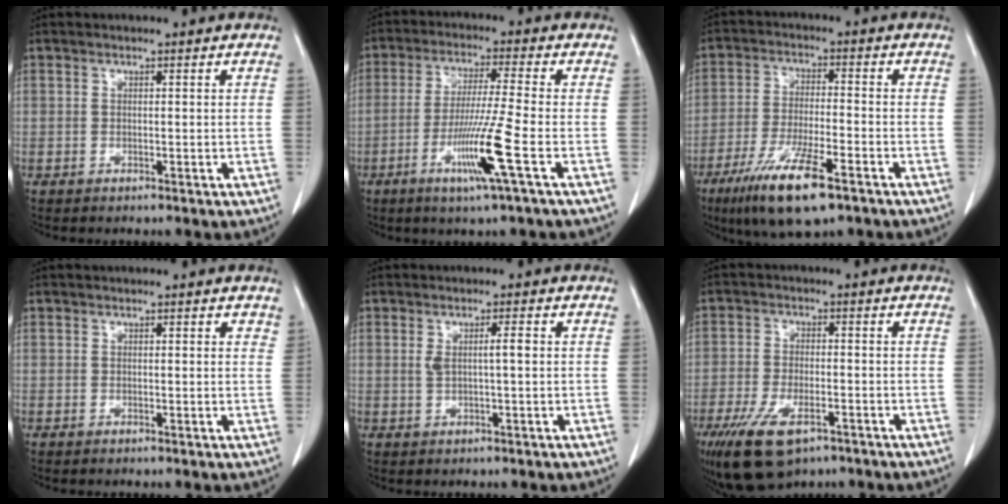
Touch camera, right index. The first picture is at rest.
{"total": 9.7, "force": [-3.7, -1.5, 8.9], "torque": [-0.166, -0.019, -0.073]}
{"total": 12.0, "force": [-7.3, 2.1, 9.3], "torque": [-0.179, -0.024, -0.123]}
{"total": 1.2, "force": [0.9, 0.5, 0.6], "torque": [-0.002, 0.000, 0.004]}
{"total": 2.8, "force": [0.5, 0.3, 2.8], "torque": [-0.045, 0.006, 0.014]}
{"total": 11.4, "force": [-6.9, 4.8, 7.7], "torque": [-0.157, -0.016, -0.116]}